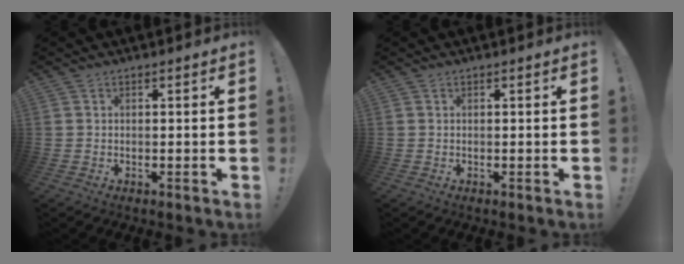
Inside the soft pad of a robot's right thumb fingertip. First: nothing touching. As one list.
[{"total": 0.0}]